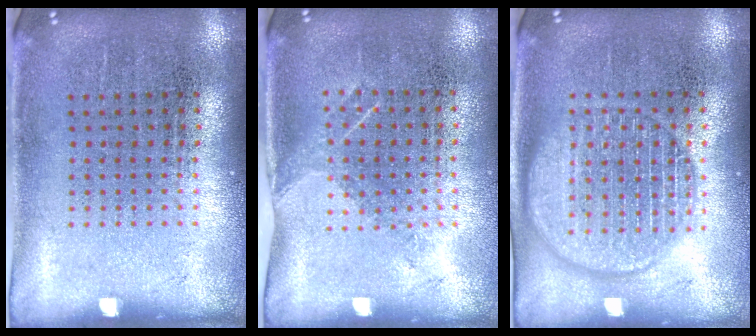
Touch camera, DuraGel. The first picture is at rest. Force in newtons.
{"total": 1.1, "press": 1.0, "slide": 0.6}
{"total": 3.1, "press": 3.1, "slide": 0.3}